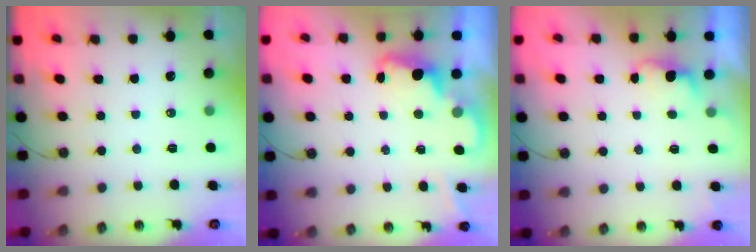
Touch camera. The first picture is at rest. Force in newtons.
{"total": 2.4, "press": 2.4, "slide": 0.5}
{"total": 1.3, "press": 1.1, "slide": 0.8}